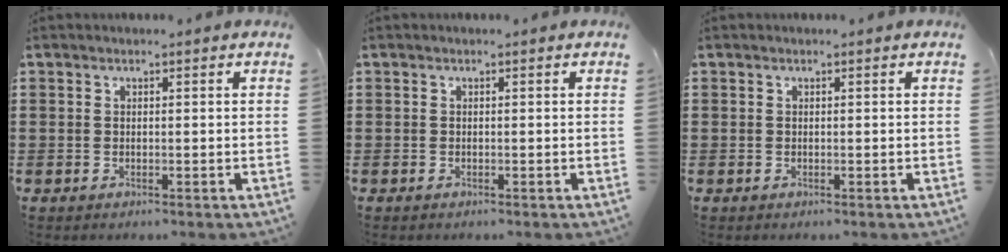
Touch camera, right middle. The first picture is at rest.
{"total": 0.0}
{"total": 0.0}